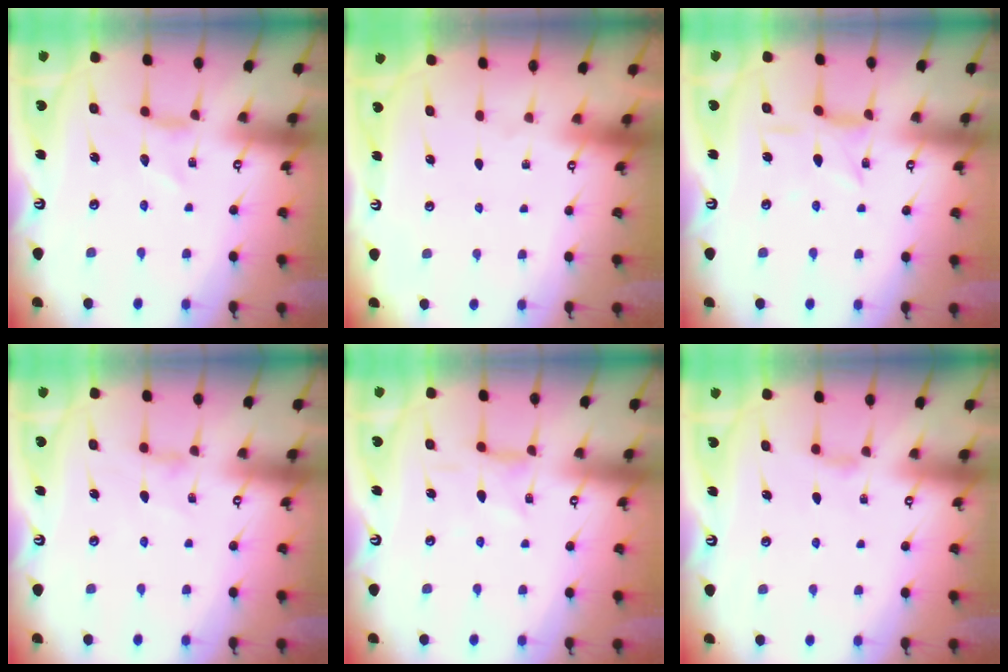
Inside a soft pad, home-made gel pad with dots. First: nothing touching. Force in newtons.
{"total": 0.0}
{"total": 3.6, "press": 3.6, "slide": 0.3}
{"total": 1.5, "press": 1.4, "slide": 0.3}
{"total": 2.1, "press": 2.1, "slide": 0.5}
{"total": 2.0, "press": 2.0, "slide": 0.4}